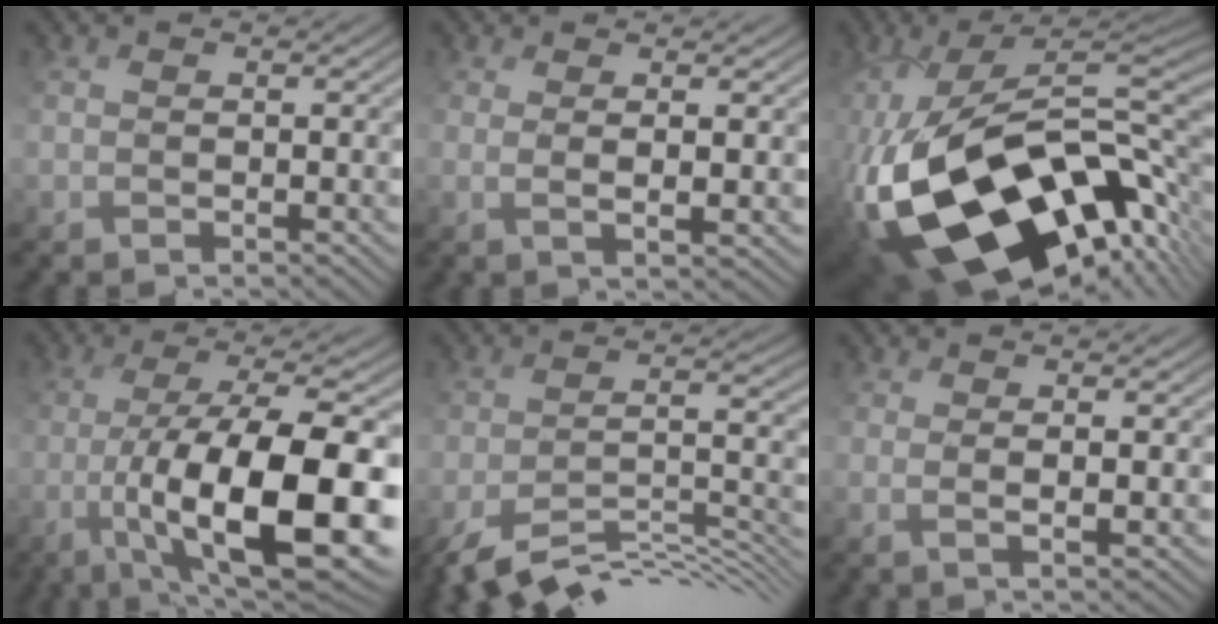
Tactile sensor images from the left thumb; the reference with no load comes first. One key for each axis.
{"total": 2.6, "fx": 0.7, "fy": 0.6, "fz": 2.4, "tx": -0.040, "ty": 0.006, "tz": 0.015}
{"total": 20.0, "fx": -5.0, "fy": 12.0, "fz": 15.2, "tx": -0.316, "ty": -0.048, "tz": -0.059}
{"total": 15.9, "fx": -4.9, "fy": 5.5, "fz": 14.2, "tx": -0.259, "ty": -0.016, "tz": -0.071}
{"total": 11.1, "fx": -8.9, "fy": 2.5, "fz": 6.1, "tx": -0.111, "ty": -0.001, "tz": -0.147}
{"total": 2.3, "fx": 0.6, "fy": 0.6, "fz": 2.1, "tx": -0.035, "ty": 0.004, "tz": 0.013}